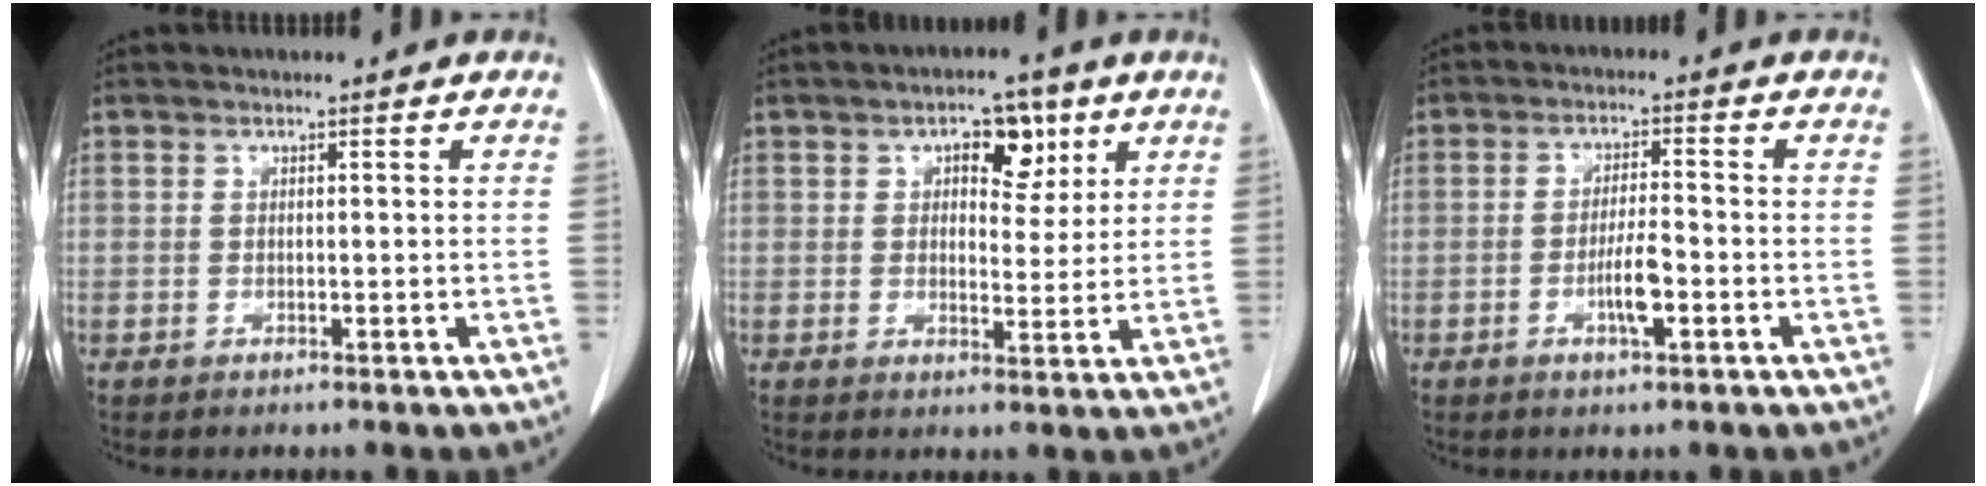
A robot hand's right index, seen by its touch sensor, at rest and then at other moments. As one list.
[{"total": 6.3, "force": [3.0, 3.4, 4.4], "torque": [-0.056, 0.013, 0.042]}, {"total": 4.7, "force": [-1.6, 0.8, 4.4], "torque": [-0.082, -0.002, -0.028]}]